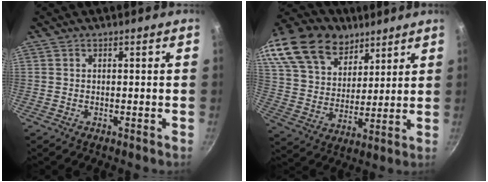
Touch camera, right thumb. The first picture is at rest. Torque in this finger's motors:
{"motor_torque": [2.17, 2.58, 0.33, 0.06, 0.51]}